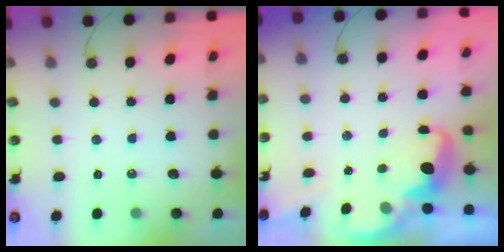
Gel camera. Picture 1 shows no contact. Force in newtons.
{"total": 2.6, "press": 2.6, "slide": 0.4}